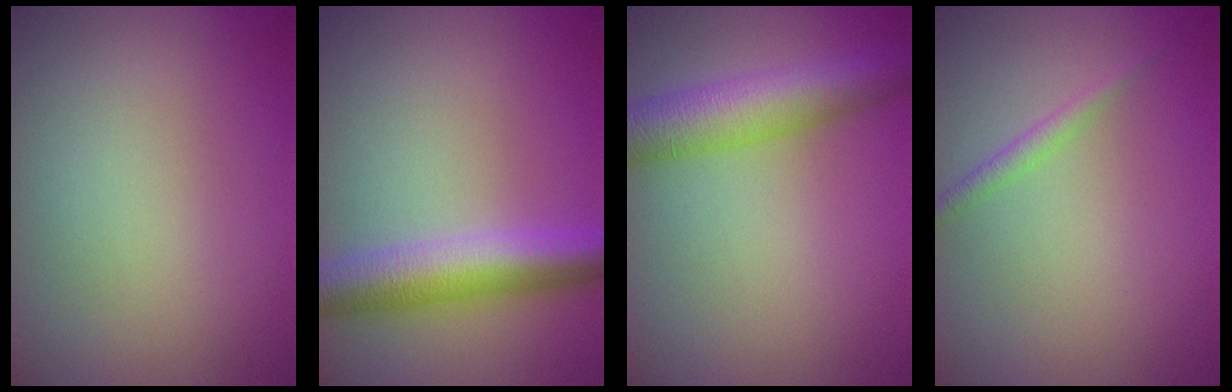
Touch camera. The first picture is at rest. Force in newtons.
{"total": 6.1, "press": 6.1, "slide": 0.2}
{"total": 6.6, "press": 6.6, "slide": 0.3}
{"total": 1.3, "press": 1.3, "slide": 0.0}